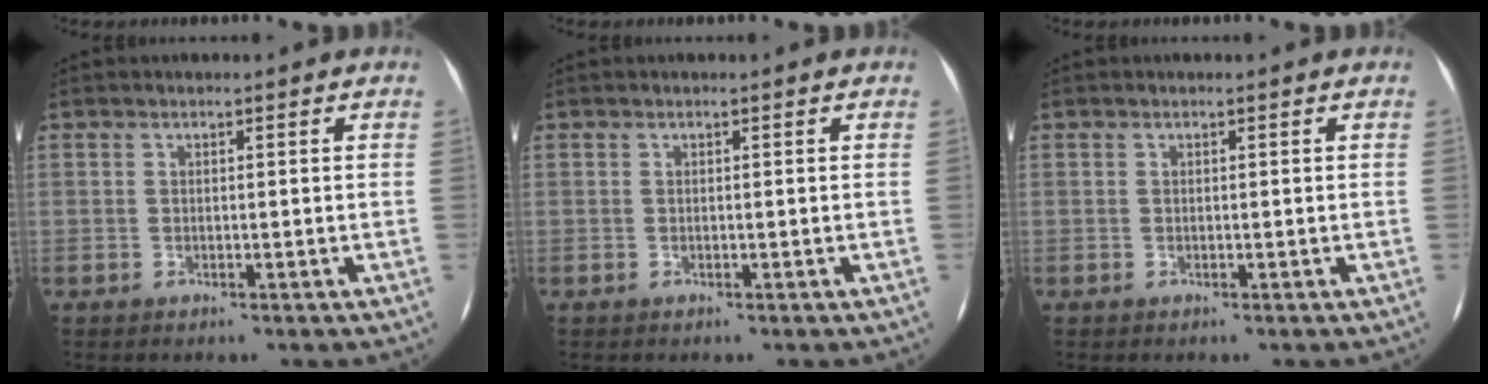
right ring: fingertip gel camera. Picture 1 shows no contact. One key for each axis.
{"total": 0.0}
{"total": 0.0}